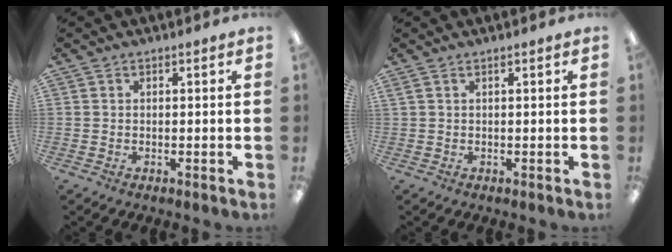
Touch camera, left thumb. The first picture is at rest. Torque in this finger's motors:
{"motor_torque": [-0.36, -0.21, 0.14, -0.41, 0.24]}